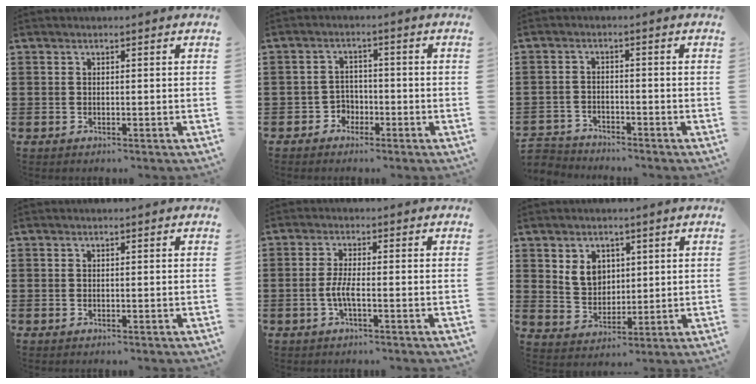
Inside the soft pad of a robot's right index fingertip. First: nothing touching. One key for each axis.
{"total": 2.8, "fx": -1.7, "fy": 2.2, "fz": 0.5, "tx": -0.020, "ty": 0.005, "tz": -0.038}
{"total": 2.8, "fx": -2.8, "fy": 0.5, "fz": -0.3, "tx": -0.004, "ty": -0.001, "tz": -0.062}
{"total": 0.0}
{"total": 3.5, "fx": -1.2, "fy": 0.5, "fz": 3.3, "tx": -0.079, "ty": -0.007, "tz": -0.029}
{"total": 5.4, "fx": 2.2, "fy": 4.3, "fz": 2.3, "tx": -0.055, "ty": 0.011, "tz": 0.039}